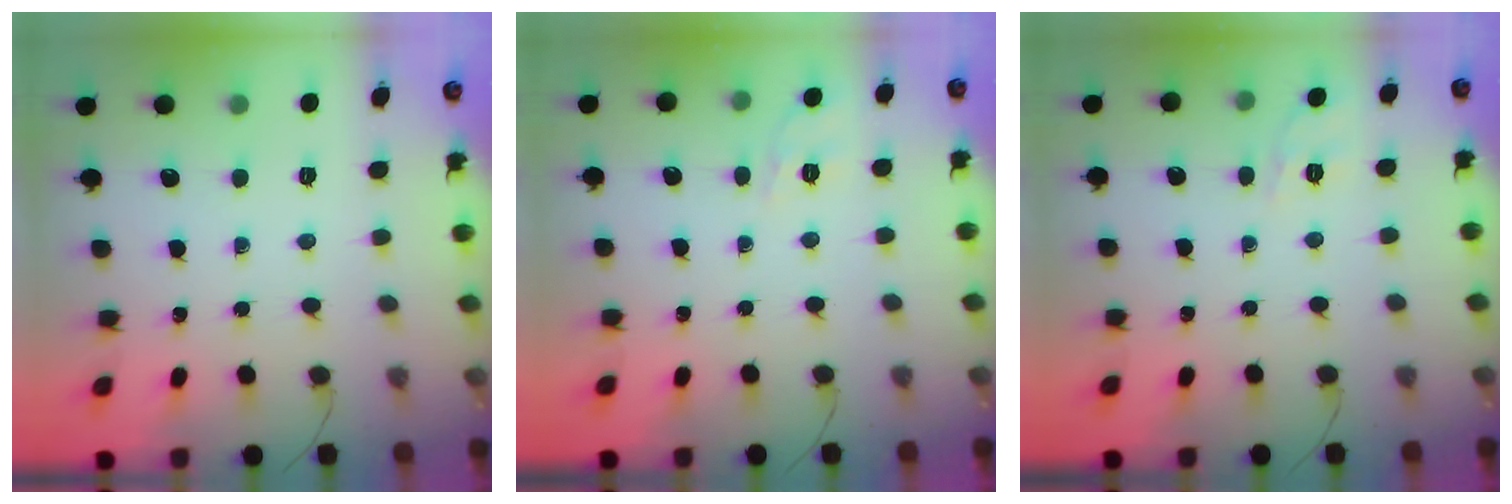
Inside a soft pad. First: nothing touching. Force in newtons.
{"total": 1.9, "press": 0.8, "slide": 1.6}
{"total": 1.9, "press": 0.8, "slide": 1.6}